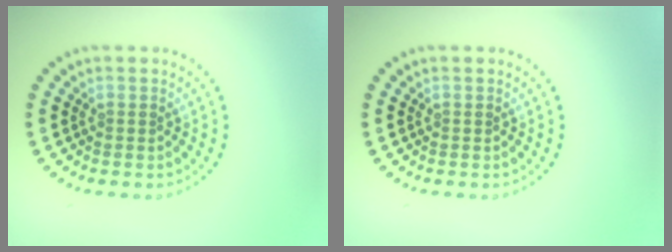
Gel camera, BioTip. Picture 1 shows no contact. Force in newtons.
{"total": 0.0}